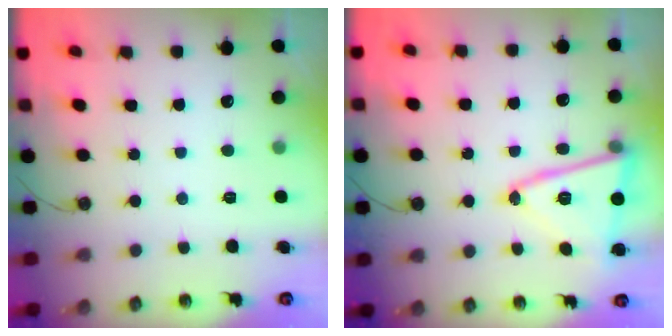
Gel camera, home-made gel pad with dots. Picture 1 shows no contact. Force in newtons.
{"total": 14.3, "press": 14.1, "slide": 2.4}